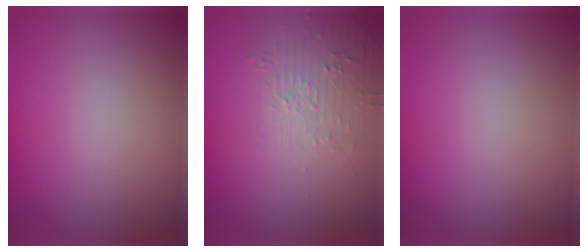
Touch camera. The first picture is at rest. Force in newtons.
{"total": 1.9, "press": 0.8, "slide": 1.7}
{"total": 0.0}